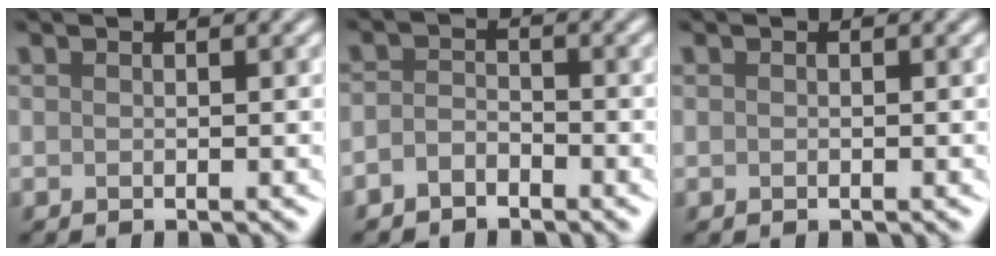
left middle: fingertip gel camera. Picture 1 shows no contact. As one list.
[{"total": 1.8, "force": [-1.3, 1.0, 0.7], "torque": [-0.013, 0.003, -0.030]}, {"total": 0.0}]